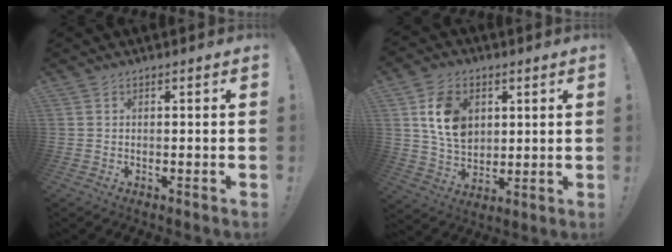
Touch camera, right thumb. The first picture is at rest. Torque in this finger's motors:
{"motor_torque": [2.52, 2.42, 0.86, -1.08, 0.07]}